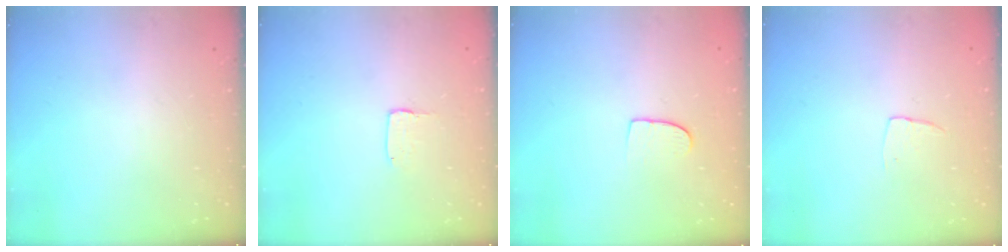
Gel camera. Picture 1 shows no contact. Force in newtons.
{"total": 1.7, "press": 1.6, "slide": 0.1}
{"total": 7.3, "press": 7.2, "slide": 0.5}
{"total": 3.7, "press": 3.7, "slide": 0.2}